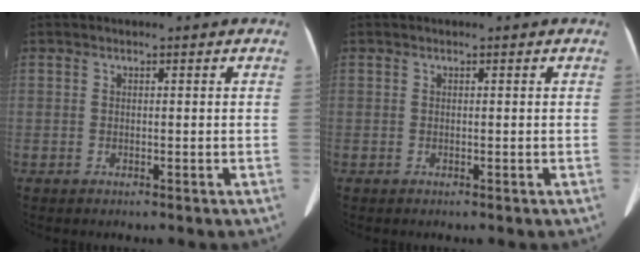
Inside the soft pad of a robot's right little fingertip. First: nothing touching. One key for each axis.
{"total": 0.0}